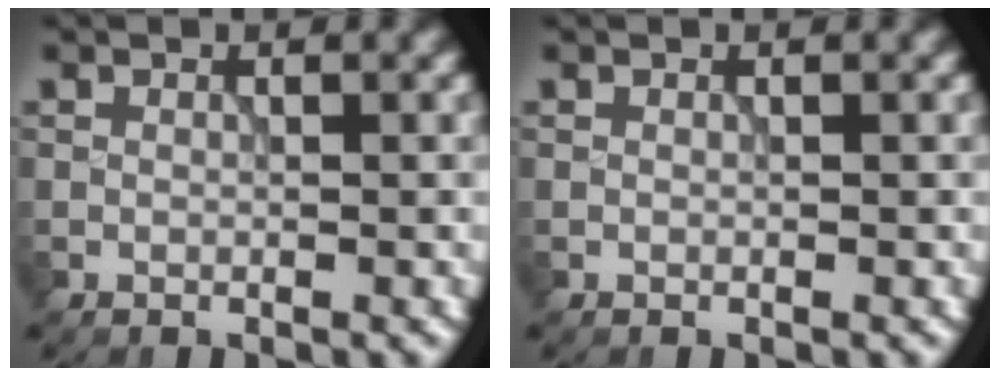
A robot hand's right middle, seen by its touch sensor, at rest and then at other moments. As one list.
[{"total": 0.0}]